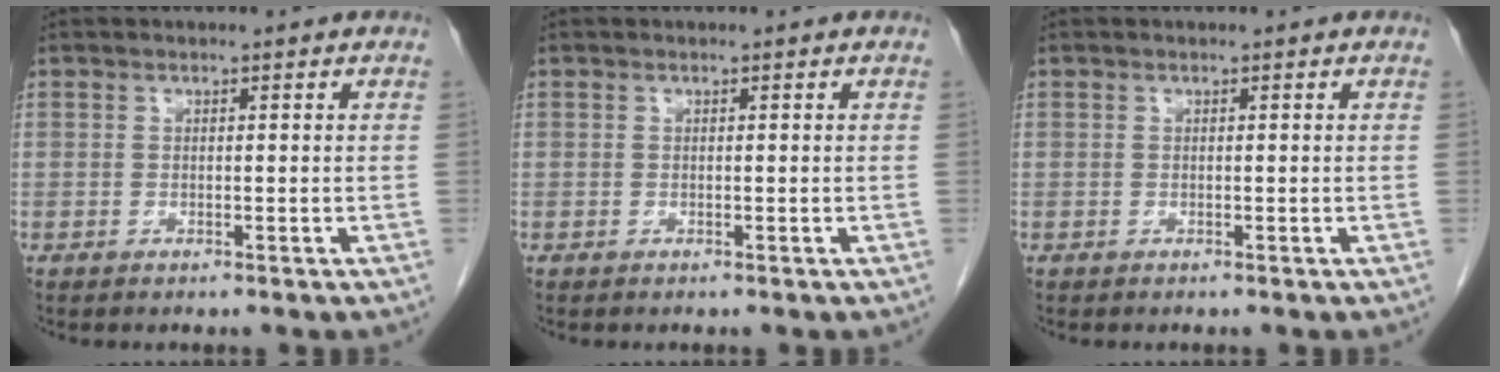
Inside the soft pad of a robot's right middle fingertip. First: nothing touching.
{"total": 0.0}
{"total": 0.0}